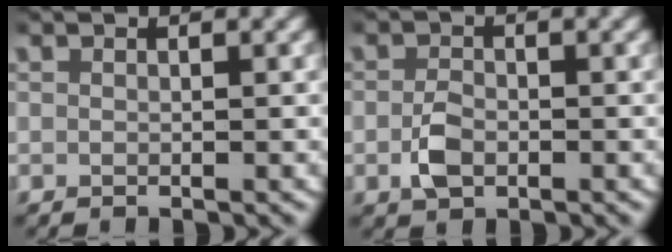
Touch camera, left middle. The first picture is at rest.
{"total": 2.4, "force": [-0.9, 1.6, 1.6], "torque": [-0.036, -0.005, -0.015]}